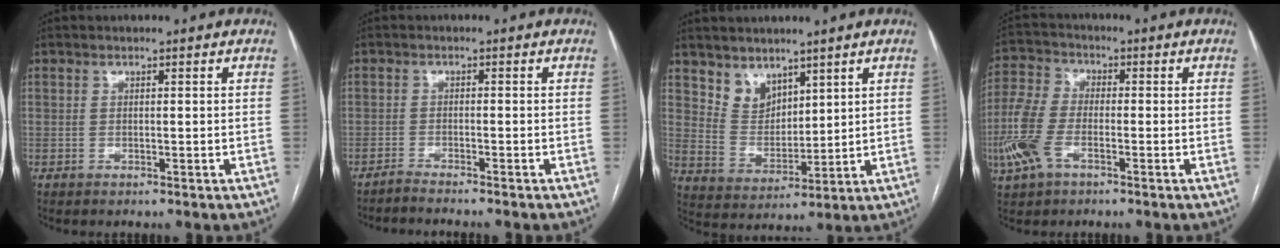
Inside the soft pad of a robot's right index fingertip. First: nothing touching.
{"total": 3.8, "force": [-3.5, -0.6, 1.3], "torque": [-0.014, -0.005, -0.052]}
{"total": 6.2, "force": [4.6, 3.9, 1.5], "torque": [-0.032, 0.002, 0.100]}
{"total": 8.9, "force": [-3.5, 4.7, 6.8], "torque": [-0.181, -0.003, -0.076]}